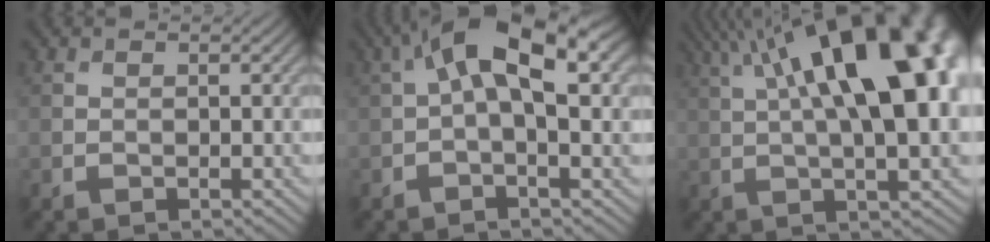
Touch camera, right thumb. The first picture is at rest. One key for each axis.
{"total": 10.7, "fx": 3.1, "fy": 4.3, "fz": 9.3, "tx": -0.176, "ty": 0.015, "tz": 0.046}
{"total": 20.2, "fx": 5.6, "fy": 7.3, "fz": 18.0, "tx": -0.259, "ty": 0.063, "tz": 0.078}